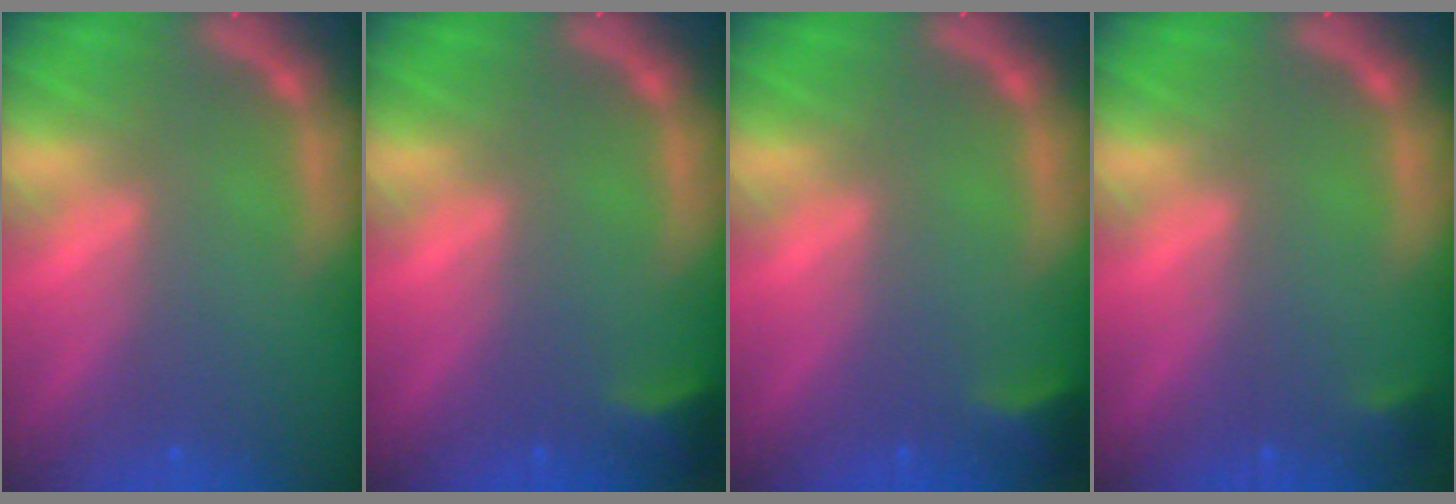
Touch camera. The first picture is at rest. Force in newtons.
{"total": 1.9}
{"total": 1.9}
{"total": 0.9}